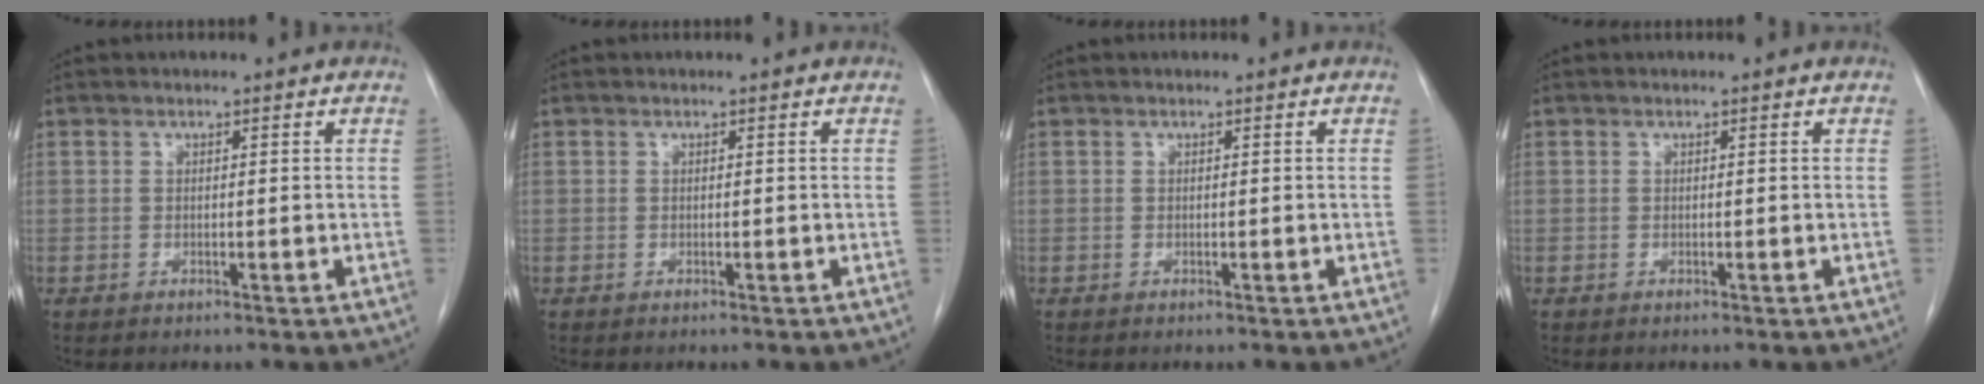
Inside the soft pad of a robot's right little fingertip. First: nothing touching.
{"total": 0.0}
{"total": 0.0}
{"total": 0.0}